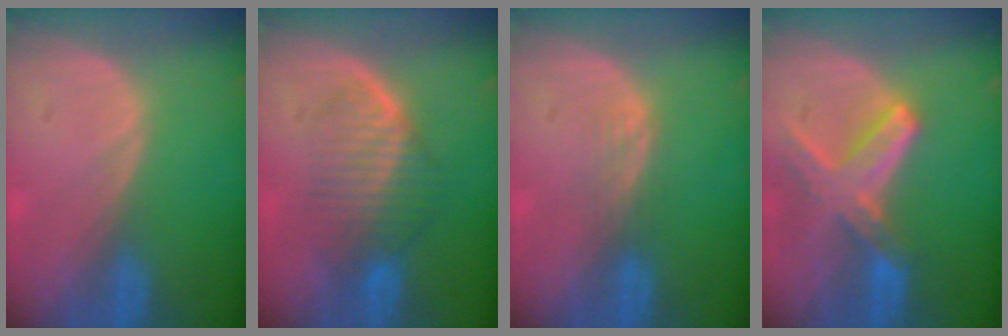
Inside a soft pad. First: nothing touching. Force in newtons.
{"total": 6.7, "press": 6.4, "slide": 2.0}
{"total": 1.9, "press": 1.9, "slide": 0.3}
{"total": 8.2, "press": 7.2, "slide": 3.9}